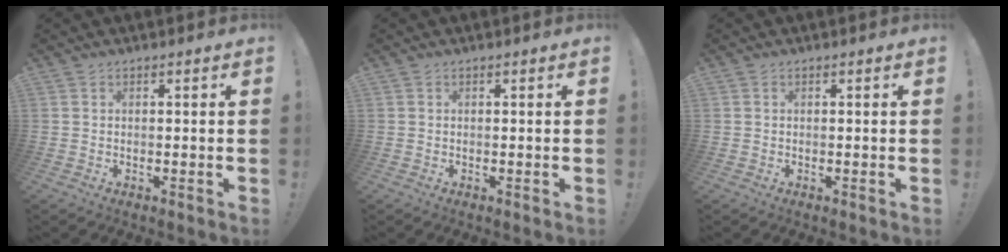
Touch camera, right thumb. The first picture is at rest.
{"total": 0.0}
{"total": 0.0}